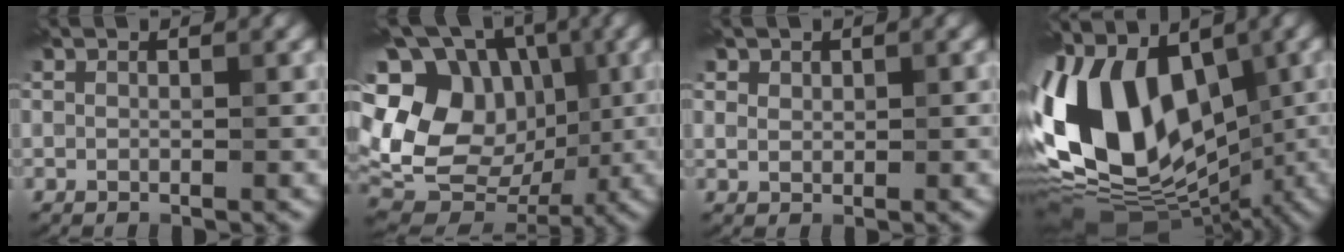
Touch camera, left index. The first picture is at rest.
{"total": 18.1, "force": [2.2, 14.8, 10.2], "torque": [-0.208, 0.039, 0.036]}
{"total": 2.1, "force": [1.2, 1.4, 0.8], "torque": [-0.032, 0.002, 0.035]}
{"total": 16.9, "force": [-1.0, 11.3, 12.4], "torque": [-0.249, 0.003, -0.024]}